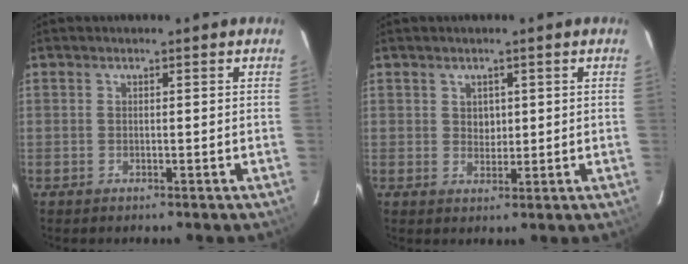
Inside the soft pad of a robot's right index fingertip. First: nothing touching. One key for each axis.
{"total": 2.3, "fx": 0.8, "fy": 2.0, "fz": 0.8, "tx": -0.008, "ty": 0.005, "tz": 0.016}